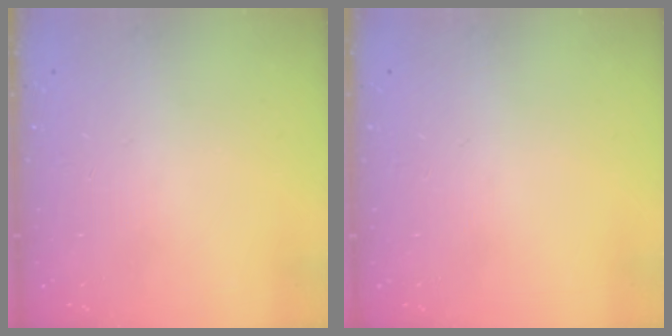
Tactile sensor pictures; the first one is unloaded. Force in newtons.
{"total": 0.0}